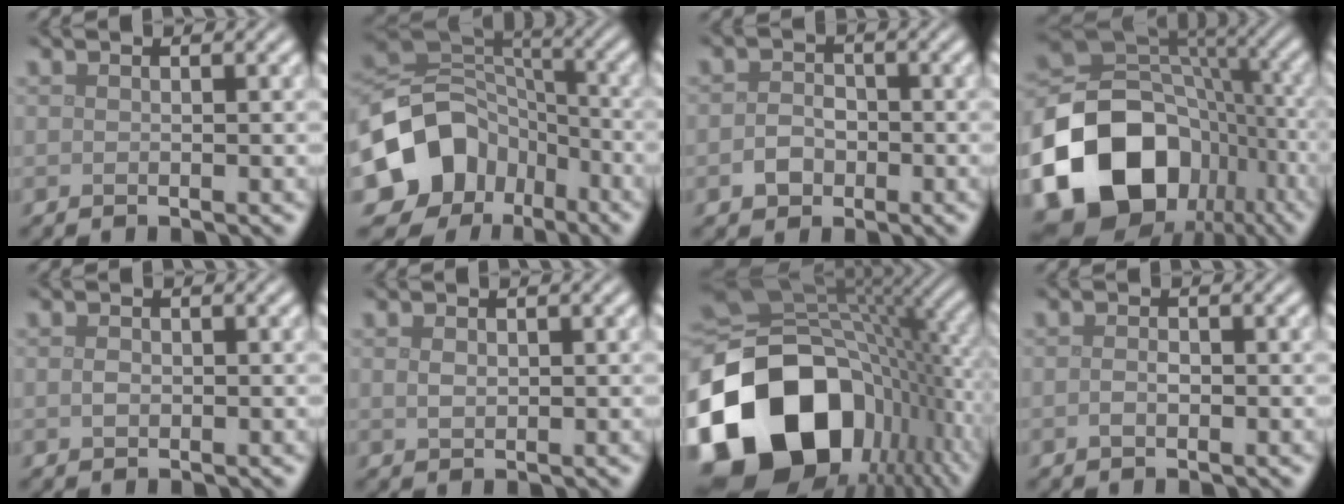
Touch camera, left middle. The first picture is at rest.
{"total": 10.2, "force": [-4.9, 7.9, 4.1], "torque": [-0.071, 0.002, -0.101]}
{"total": 2.2, "force": [-0.9, 1.8, 1.0], "torque": [-0.017, 0.000, -0.021]}
{"total": 16.6, "force": [-7.0, 12.4, 8.5], "torque": [-0.168, -0.021, -0.121]}
{"total": 0.9, "force": [0.0, 0.7, 0.6], "torque": [-0.013, -0.002, -0.002]}
{"total": 1.1, "force": [0.3, 0.8, 0.7], "torque": [-0.018, -0.001, 0.007]}
{"total": 19.5, "force": [-6.2, 13.5, 12.7], "torque": [-0.279, -0.037, -0.101]}
{"total": 1.0, "force": [-0.3, 0.6, 0.8], "torque": [-0.018, 0.000, -0.008]}